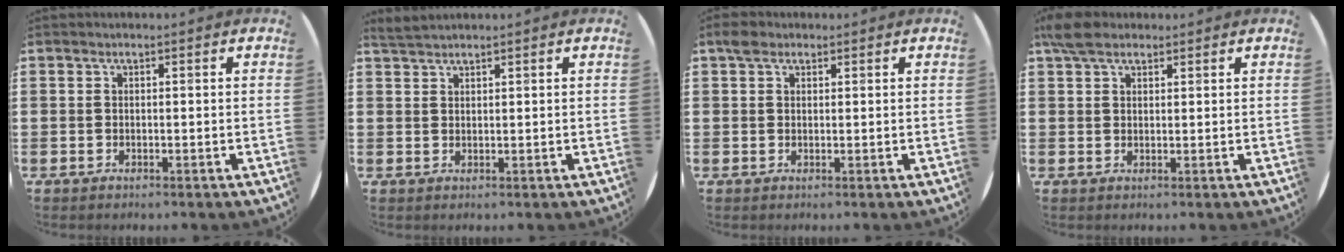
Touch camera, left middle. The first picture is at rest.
{"total": 1.7, "force": [1.7, 0.1, 0.3], "torque": [-0.009, 0.002, 0.033]}
{"total": 1.6, "force": [1.2, 0.9, 0.6], "torque": [-0.006, 0.001, 0.021]}
{"total": 3.7, "force": [2.9, 1.6, 1.6], "torque": [-0.031, 0.001, 0.053]}